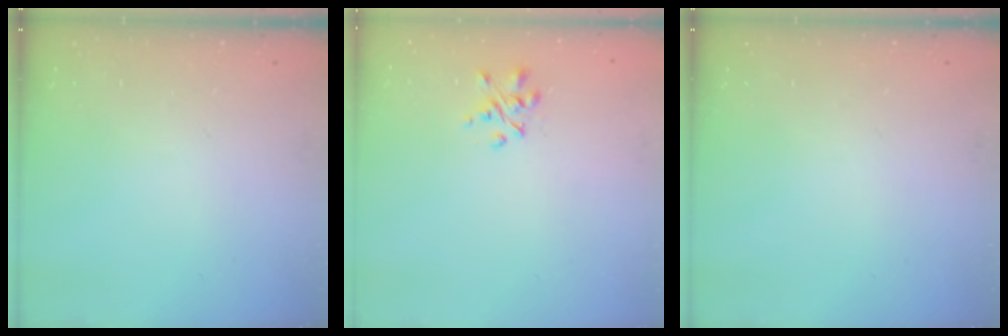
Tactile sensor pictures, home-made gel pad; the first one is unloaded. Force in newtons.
{"total": 2.5, "press": 2.3, "slide": 0.8}
{"total": 0.0}